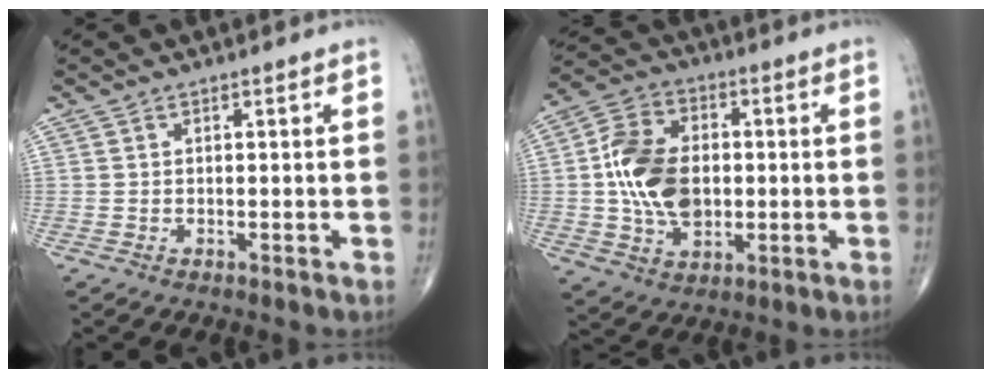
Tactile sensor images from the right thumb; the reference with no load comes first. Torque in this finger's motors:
{"motor_torque": [1.41, 1.32, 1.32, -0.10, 0.15]}